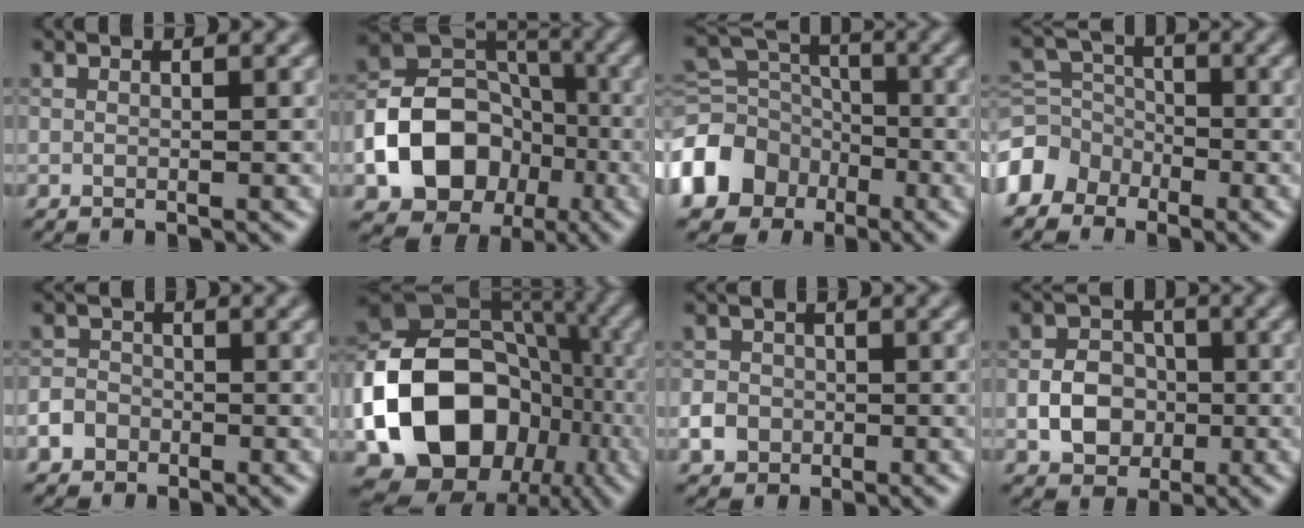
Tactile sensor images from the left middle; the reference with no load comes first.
{"total": 11.5, "force": [-3.5, 9.1, 6.2], "torque": [-0.097, -0.012, -0.077]}
{"total": 9.4, "force": [-4.9, 7.2, 3.6], "torque": [-0.095, -0.006, -0.102]}
{"total": 4.5, "force": [-2.9, 3.2, 1.2], "torque": [-0.023, 0.009, -0.071]}
{"total": 3.1, "force": [-1.8, 2.4, 0.8], "torque": [0.002, -0.005, -0.036]}
{"total": 17.3, "force": [-4.8, 13.2, 10.0], "torque": [-0.192, -0.004, -0.085]}
{"total": 2.2, "force": [-0.7, 2.0, 0.7], "torque": [-0.008, 0.001, -0.014]}
{"total": 4.2, "force": [-1.0, 3.4, 2.3], "torque": [-0.033, 0.002, -0.017]}